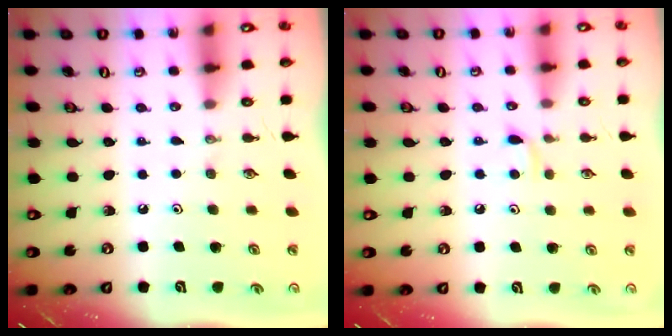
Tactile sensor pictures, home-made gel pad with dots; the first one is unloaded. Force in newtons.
{"total": 5.0, "press": 4.9, "slide": 0.6}